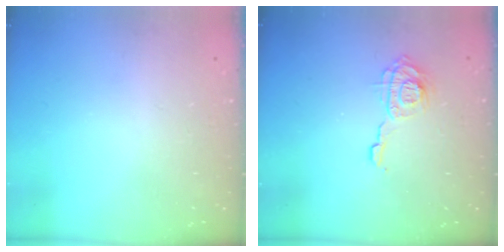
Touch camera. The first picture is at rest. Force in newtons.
{"total": 9.5, "press": 9.4, "slide": 0.6}